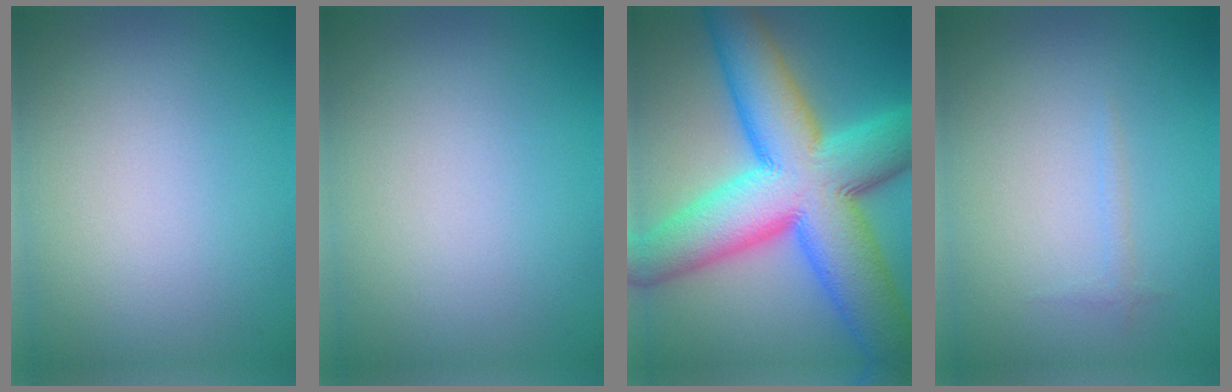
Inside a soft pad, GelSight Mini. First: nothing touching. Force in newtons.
{"total": 0.0}
{"total": 16.0, "press": 16.0, "slide": 0.3}
{"total": 0.6, "press": 0.6, "slide": 0.1}